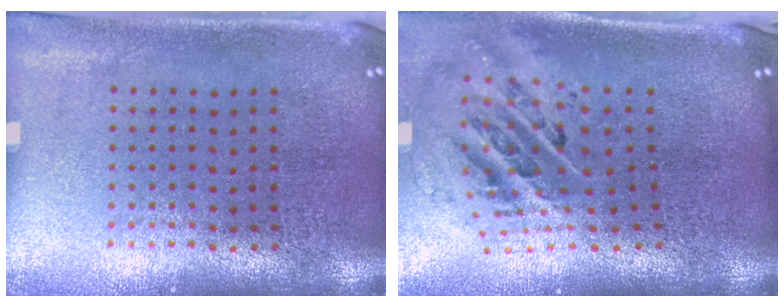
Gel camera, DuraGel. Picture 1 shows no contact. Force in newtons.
{"total": 2.3, "press": 1.6, "slide": 1.7}